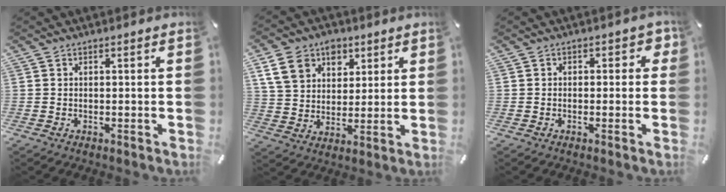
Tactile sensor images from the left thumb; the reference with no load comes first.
{"total": 11.5, "force": [5.1, 9.0, 4.9], "torque": [-0.090, -0.008, 0.096]}
{"total": 2.2, "force": [-0.4, 1.6, 1.5], "torque": [-0.012, 0.004, -0.013]}